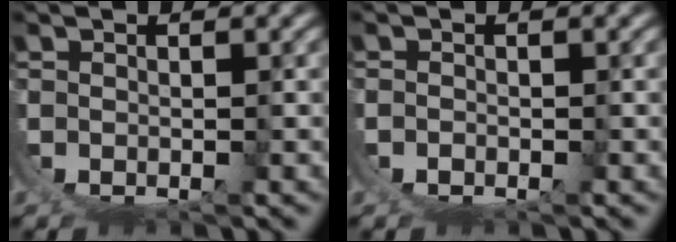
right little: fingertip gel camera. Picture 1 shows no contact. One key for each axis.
{"total": 1.2, "fx": 0.1, "fy": 1.1, "fz": 0.4, "tx": -0.015, "ty": -0.001, "tz": 0.000}